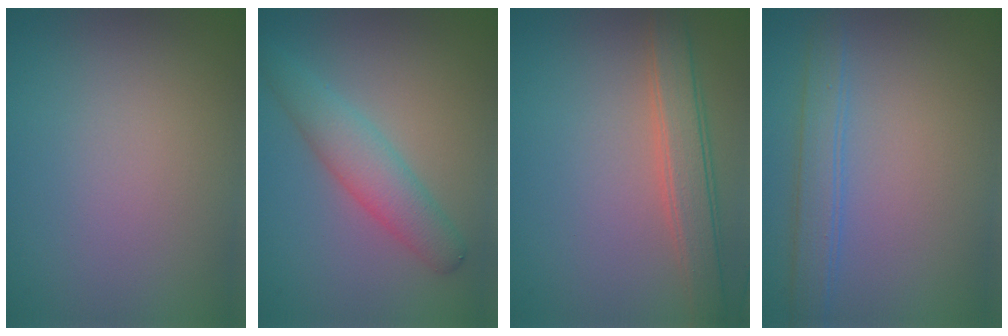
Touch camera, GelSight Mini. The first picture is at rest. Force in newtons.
{"total": 3.7, "press": 3.7, "slide": 0.1}
{"total": 3.6, "press": 3.6, "slide": 0.2}
{"total": 2.7, "press": 2.7, "slide": 0.1}